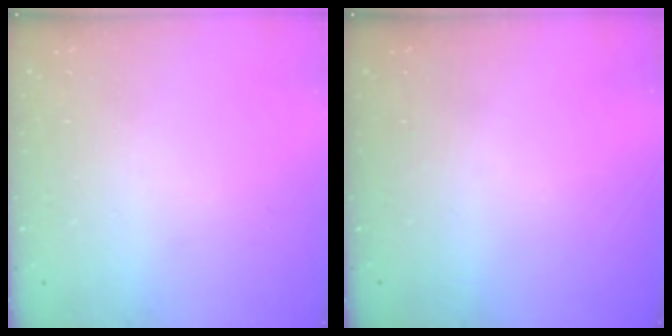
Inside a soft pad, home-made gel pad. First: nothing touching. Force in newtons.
{"total": 0.0}